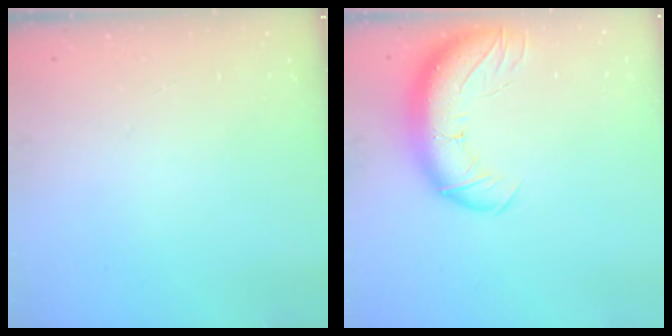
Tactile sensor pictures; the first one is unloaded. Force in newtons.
{"total": 15.2, "press": 14.7, "slide": 3.6}